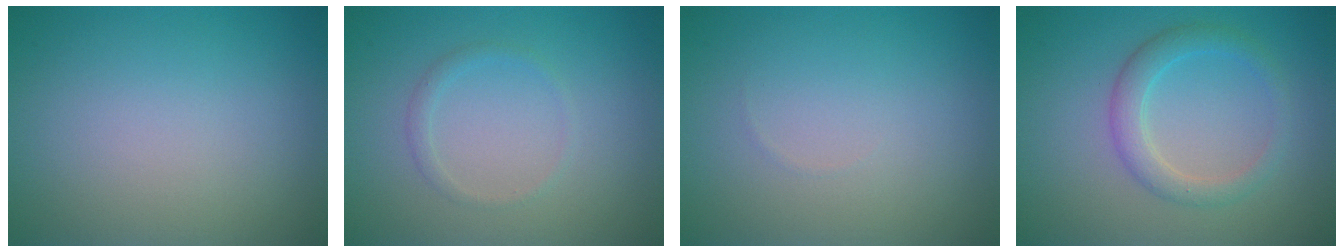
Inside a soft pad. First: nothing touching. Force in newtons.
{"total": 1.0, "press": 1.0, "slide": 0.1}
{"total": 0.0}
{"total": 2.8, "press": 2.8, "slide": 0.3}